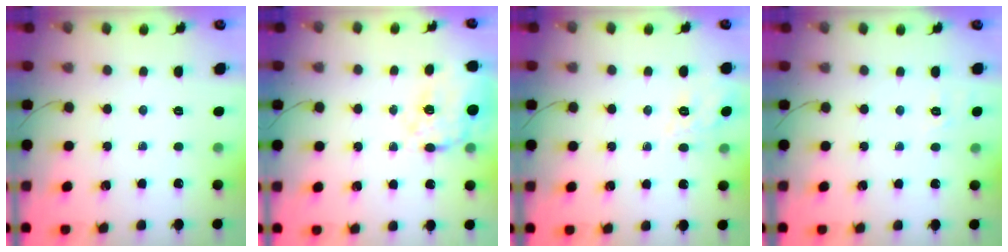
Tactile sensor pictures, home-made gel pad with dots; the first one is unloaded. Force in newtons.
{"total": 16.7, "press": 16.3, "slide": 3.5}
{"total": 4.0, "press": 3.9, "slide": 0.9}
{"total": 1.7, "press": 0.3, "slide": 1.6}